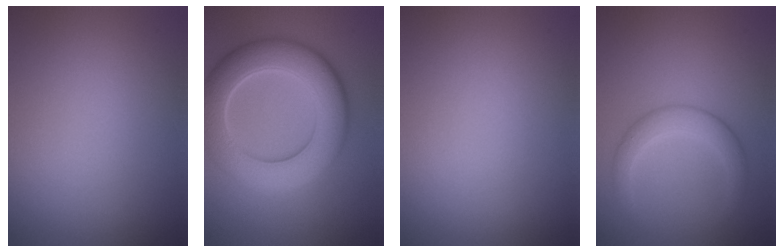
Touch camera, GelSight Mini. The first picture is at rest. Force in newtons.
{"total": 8.9, "press": 8.9, "slide": 0.3}
{"total": 0.0}
{"total": 2.7, "press": 2.7, "slide": 0.2}